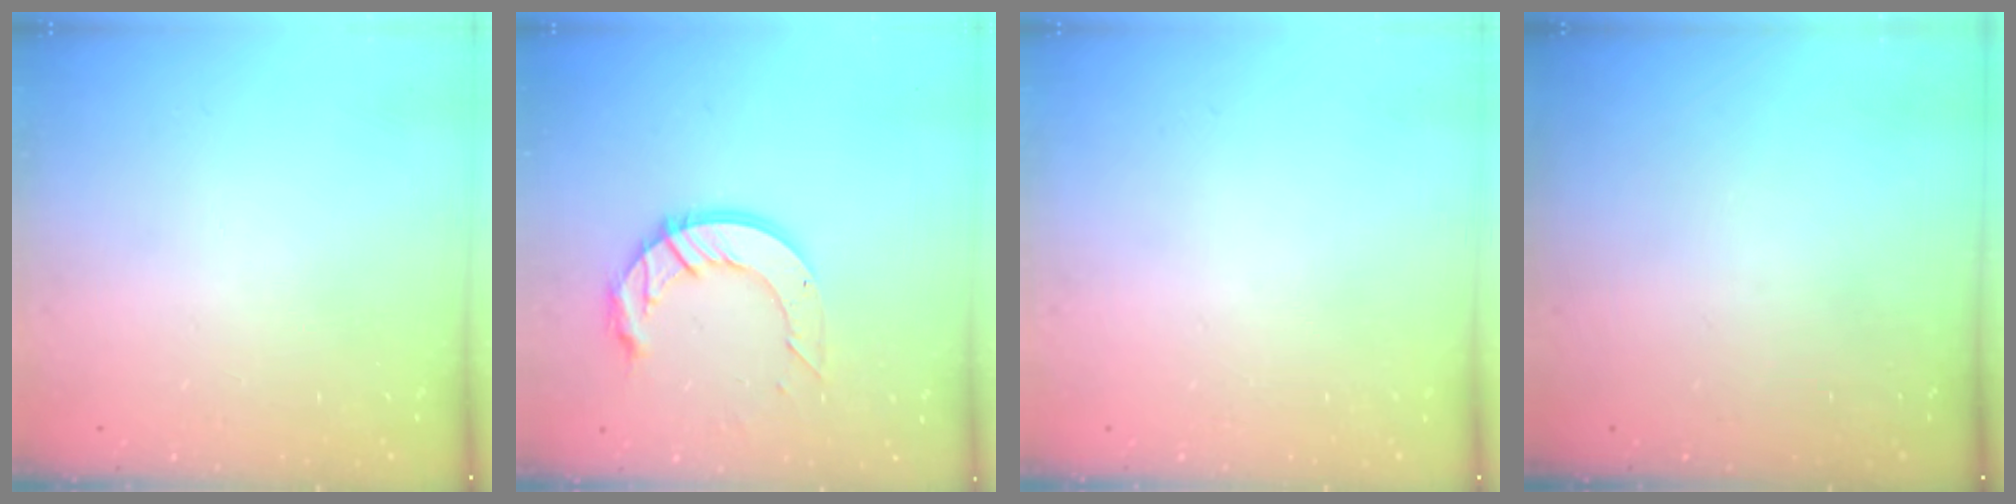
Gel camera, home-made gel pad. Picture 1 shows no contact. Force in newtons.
{"total": 12.3, "press": 12.2, "slide": 1.2}
{"total": 0.0}
{"total": 0.0}